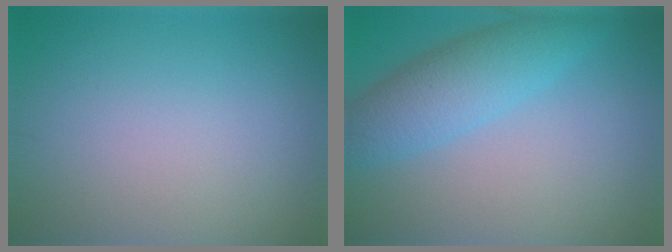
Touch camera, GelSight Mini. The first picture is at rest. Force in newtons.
{"total": 5.6, "press": 5.6, "slide": 0.1}